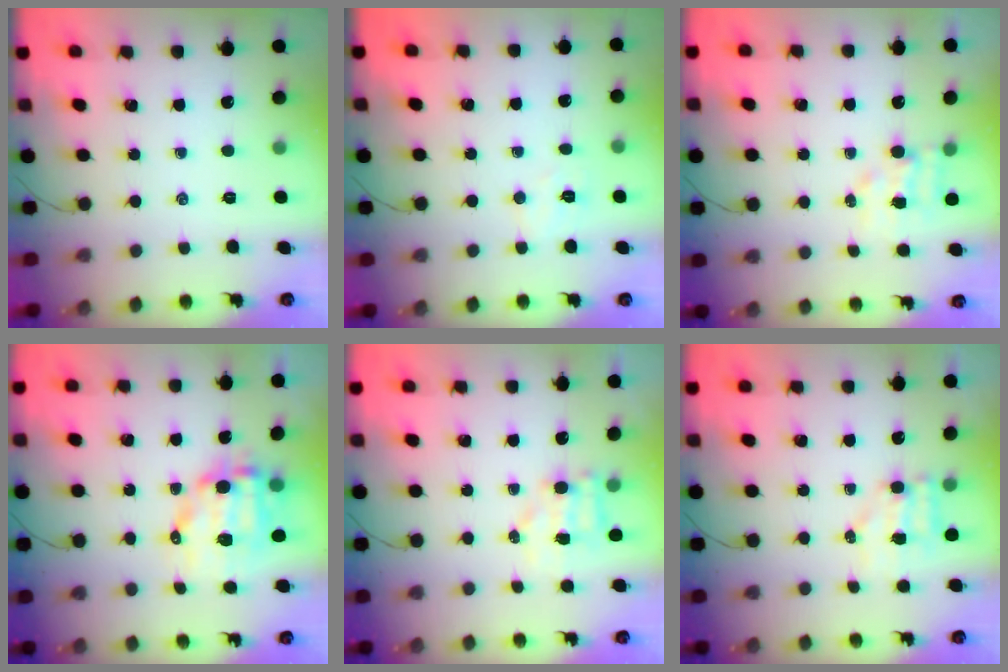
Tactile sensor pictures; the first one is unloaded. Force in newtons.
{"total": 4.1, "press": 4.0, "slide": 1.0}
{"total": 4.7, "press": 4.6, "slide": 0.9}
{"total": 10.9, "press": 10.6, "slide": 2.3}
{"total": 4.8, "press": 4.8, "slide": 0.6}
{"total": 5.3, "press": 5.2, "slide": 0.7}